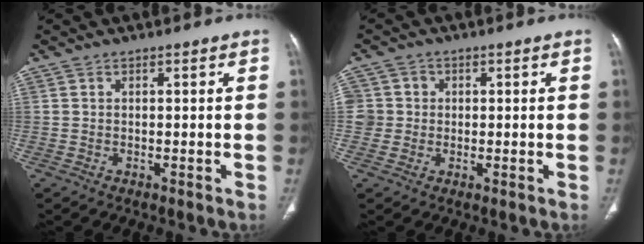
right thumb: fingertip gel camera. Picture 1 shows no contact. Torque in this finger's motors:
{"motor_torque": [0.60, 0.59, 0.39, 0.18, 0.02]}